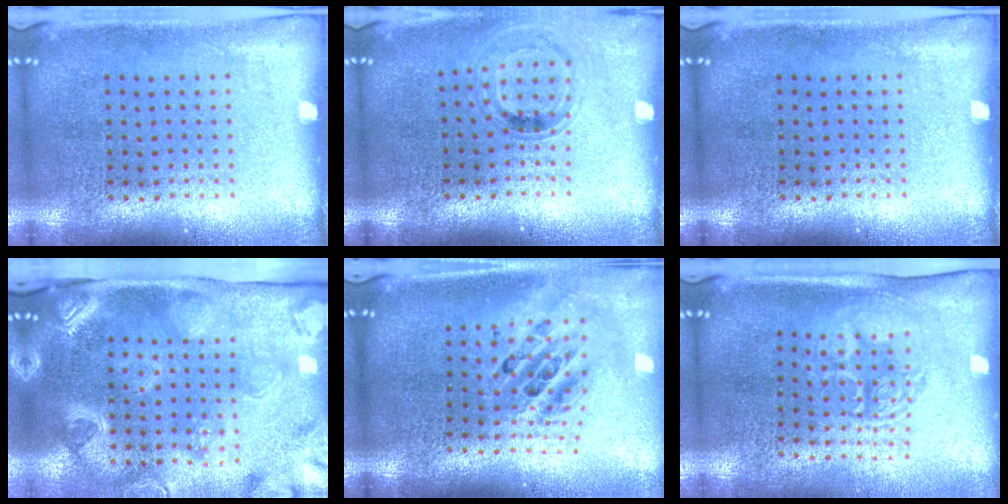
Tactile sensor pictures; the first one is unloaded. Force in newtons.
{"total": 0.8, "press": 0.7, "slide": 0.2}
{"total": 0.0}
{"total": 3.9, "press": 3.0, "slide": 2.6}
{"total": 2.1, "press": 1.6, "slide": 1.4}
{"total": 1.7, "press": 1.4, "slide": 1.0}